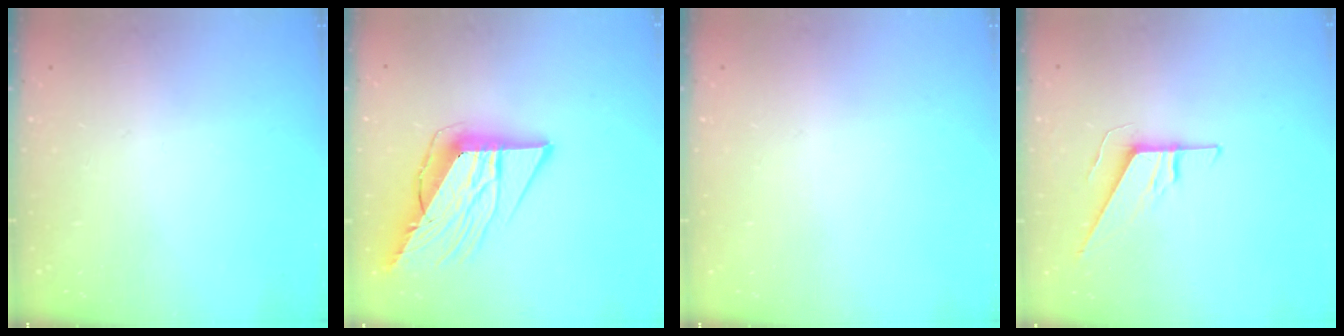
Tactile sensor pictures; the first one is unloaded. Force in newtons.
{"total": 14.7, "press": 14.6, "slide": 1.7}
{"total": 0.0}
{"total": 9.2, "press": 9.1, "slide": 0.9}